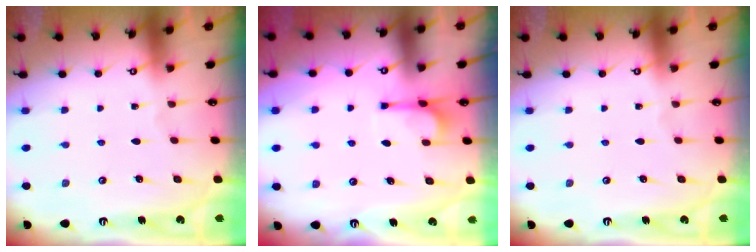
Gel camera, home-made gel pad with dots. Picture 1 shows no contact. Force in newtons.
{"total": 3.9, "press": 3.9, "slide": 0.6}
{"total": 0.0}